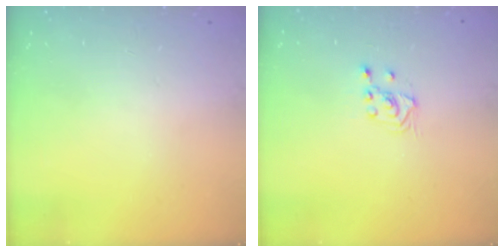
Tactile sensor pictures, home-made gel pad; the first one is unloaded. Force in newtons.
{"total": 2.1, "press": 2.0, "slide": 0.8}